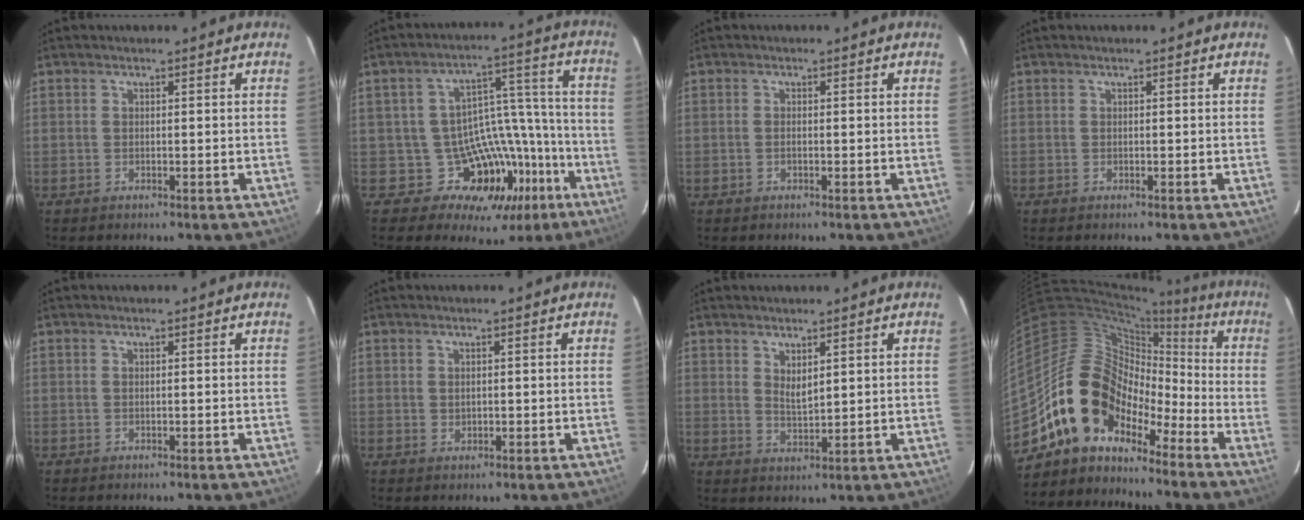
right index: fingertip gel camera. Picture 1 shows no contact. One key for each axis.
{"total": 16.1, "fx": -9.9, "fy": 11.6, "fz": 5.0, "tx": -0.074, "ty": 0.063, "tz": -0.125}
{"total": 0.7, "fx": -0.2, "fy": 0.2, "fz": 0.6, "tx": -0.014, "ty": 0.001, "tz": -0.005}
{"total": 0.0}
{"total": 0.0}
{"total": 1.0, "fx": 0.2, "fy": 1.0, "fz": 0.3, "tx": -0.004, "ty": 0.000, "tz": 0.006}
{"total": 3.3, "fx": 1.6, "fy": 1.2, "fz": 2.6, "tx": -0.044, "ty": -0.006, "tz": 0.029}
{"total": 14.4, "fx": -9.9, "fy": 9.1, "fz": 5.3, "tx": -0.106, "ty": 0.034, "tz": -0.192}